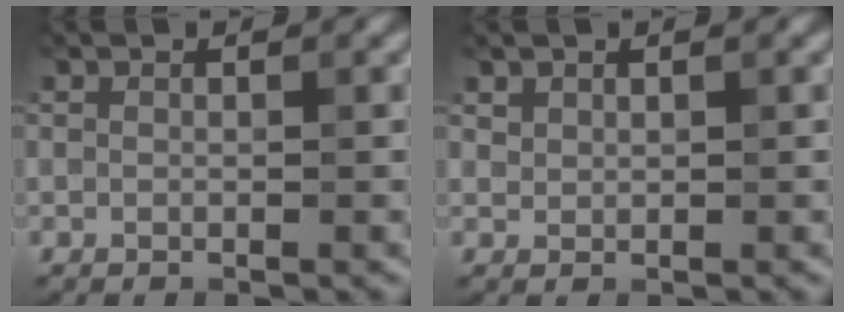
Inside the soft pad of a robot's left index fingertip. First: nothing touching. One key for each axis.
{"total": 0.9, "fx": 0.8, "fy": 0.5, "fz": 0.0, "tx": -0.001, "ty": -0.003, "tz": 0.020}